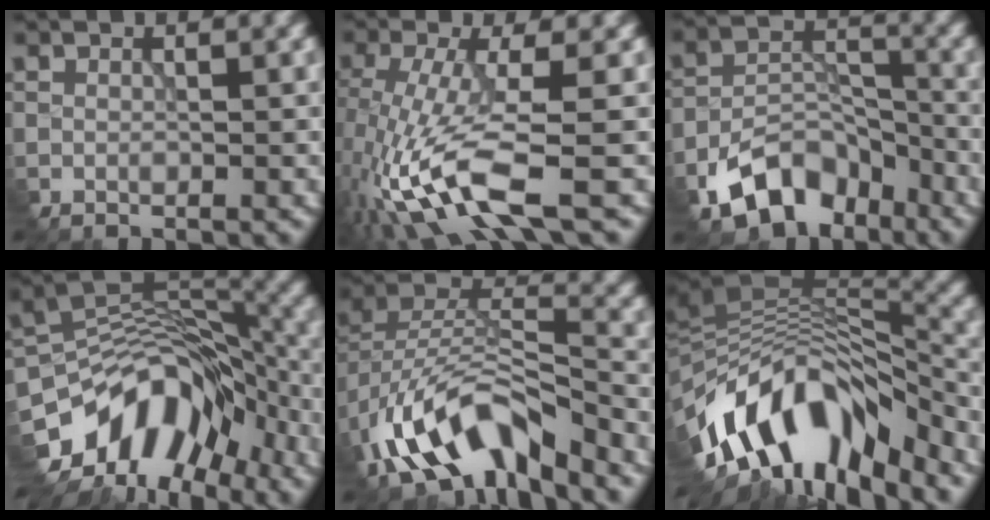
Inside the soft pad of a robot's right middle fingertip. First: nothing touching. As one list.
[{"total": 7.9, "force": [-3.4, 1.9, 6.8], "torque": [-0.165, -0.007, -0.065]}, {"total": 6.8, "force": [-5.0, 3.8, 2.7], "torque": [-0.051, 0.001, -0.090]}, {"total": 11.2, "force": [-6.6, 6.6, 6.2], "torque": [-0.100, 0.021, -0.122]}, {"total": 10.1, "force": [-6.6, 4.5, 6.3], "torque": [-0.129, 0.006, -0.125]}, {"total": 13.4, "force": [-7.0, 5.9, 9.7], "torque": [-0.180, 0.021, -0.114]}]